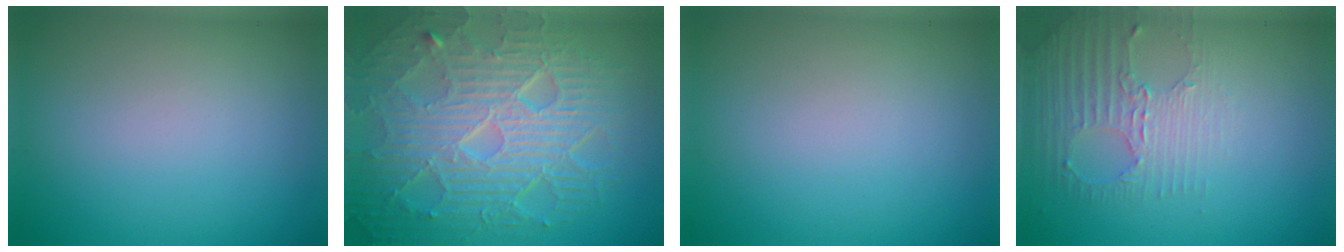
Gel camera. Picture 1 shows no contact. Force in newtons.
{"total": 10.6, "press": 6.8, "slide": 8.1}
{"total": 0.0}
{"total": 2.8, "press": 2.5, "slide": 1.3}